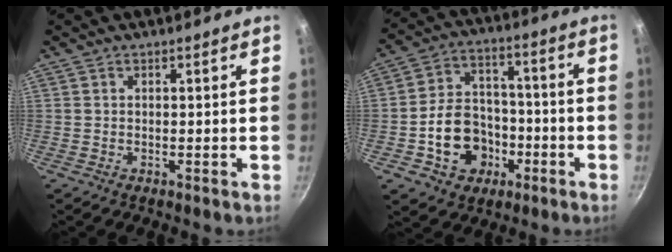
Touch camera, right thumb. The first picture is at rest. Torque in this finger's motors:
{"motor_torque": [0.79, 0.60, 1.04, -0.99, 0.34]}